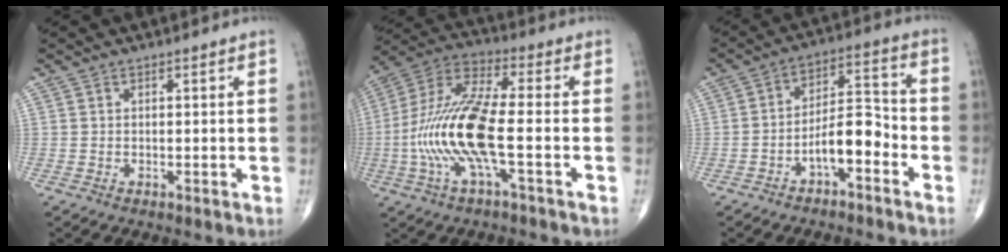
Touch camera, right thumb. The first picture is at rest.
{"total": 16.6, "force": [-3.2, 4.3, 15.7], "torque": [-0.350, 0.031, -0.065]}
{"total": 8.7, "force": [-3.8, 3.7, 6.9], "torque": [-0.101, 0.049, -0.069]}